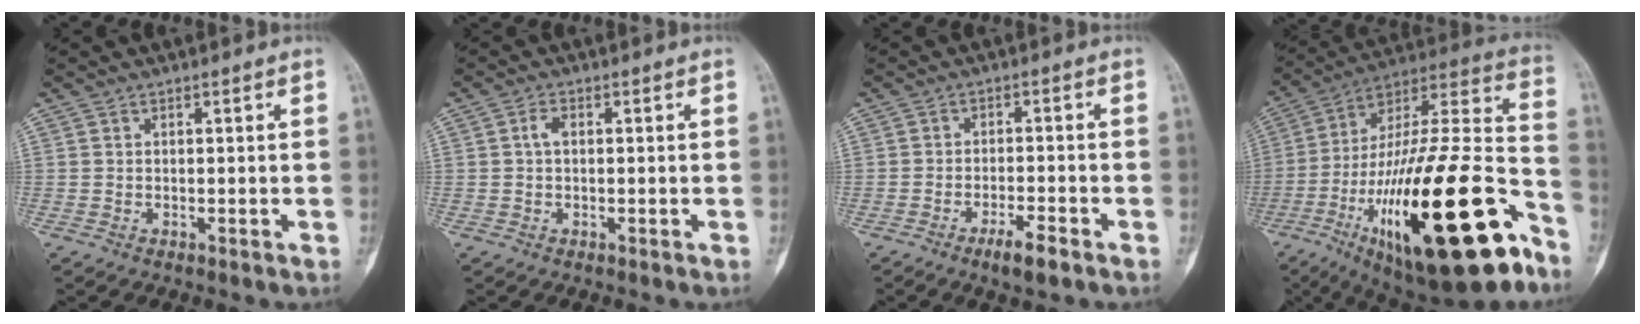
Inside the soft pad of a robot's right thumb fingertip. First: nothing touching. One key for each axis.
{"total": 1.9, "fx": 0.1, "fy": 1.1, "fz": 1.6, "tx": -0.031, "ty": 0.004, "tz": 0.000}
{"total": 4.7, "fx": -3.0, "fy": 0.9, "fz": 3.5, "tx": -0.060, "ty": 0.011, "tz": -0.052}
{"total": 38.5, "fx": -16.7, "fy": 12.4, "fz": 32.5, "tx": -0.509, "ty": 0.066, "tz": -0.259}